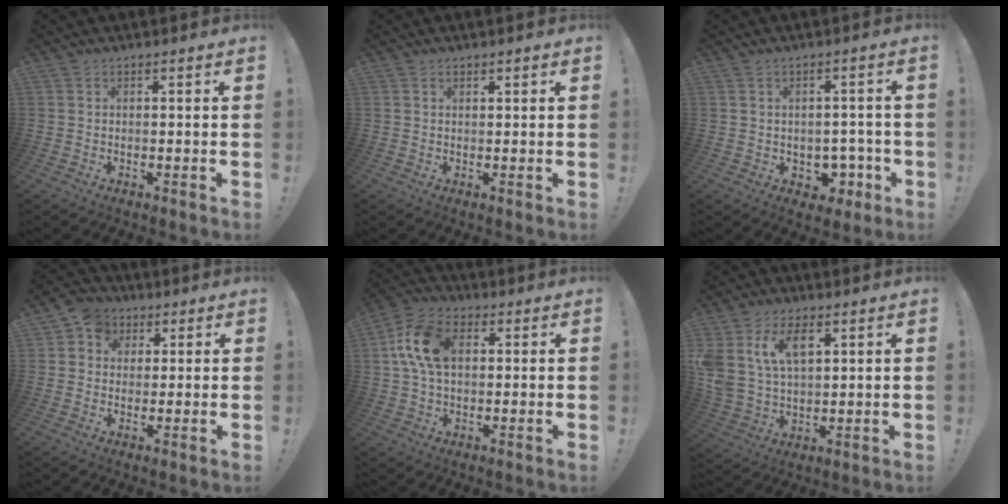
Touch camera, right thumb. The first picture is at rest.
{"total": 0.8, "force": [0.7, 0.4, 0.3], "torque": [0.001, -0.002, 0.012]}
{"total": 6.9, "force": [-1.6, 5.9, 3.1], "torque": [-0.028, 0.012, -0.018]}
{"total": 6.5, "force": [1.5, 6.0, 2.1], "torque": [-0.036, 0.005, 0.032]}
{"total": 13.7, "force": [2.7, 8.8, 10.2], "torque": [-0.182, 0.011, 0.052]}
{"total": 11.6, "force": [5.7, 7.2, 7.2], "torque": [-0.145, -0.016, 0.106]}